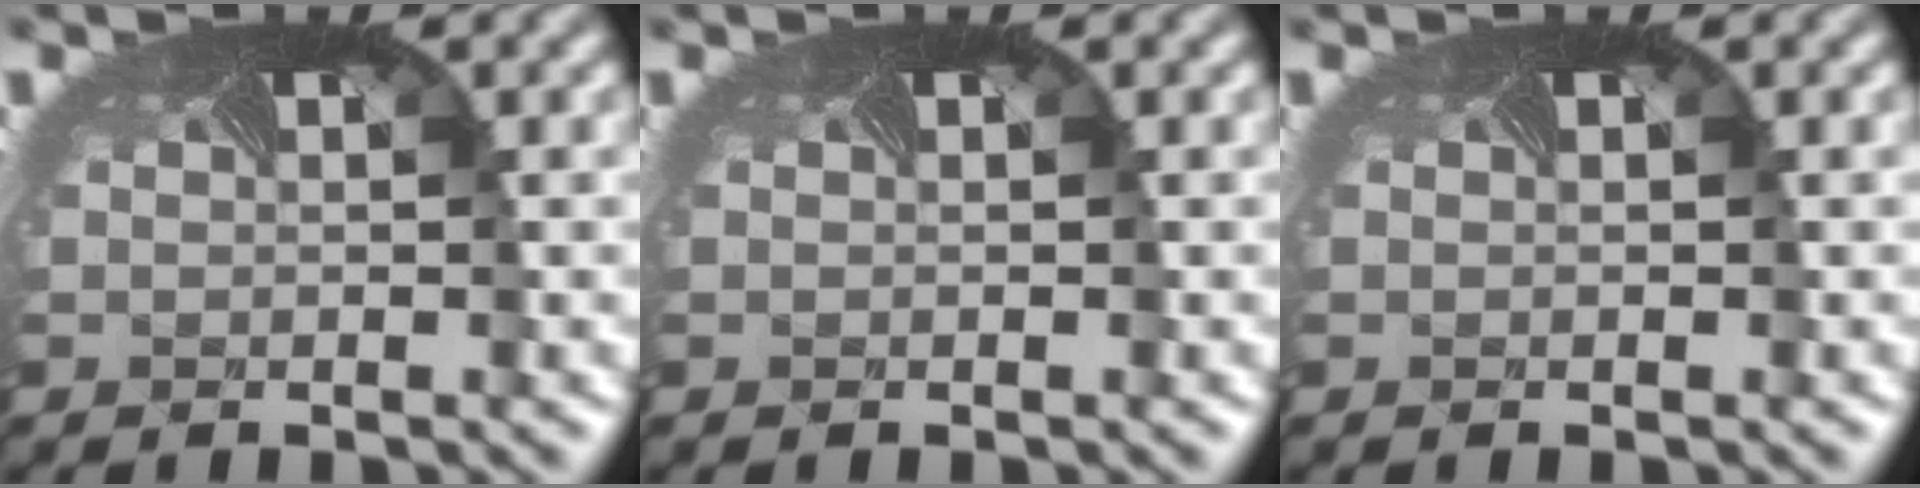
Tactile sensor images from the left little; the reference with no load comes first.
{"total": 0.0}
{"total": 0.0}